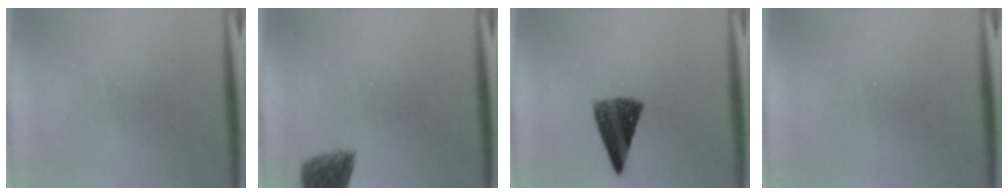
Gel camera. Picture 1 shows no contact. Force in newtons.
{"total": 5.2}
{"total": 8.7}
{"total": 1.4}